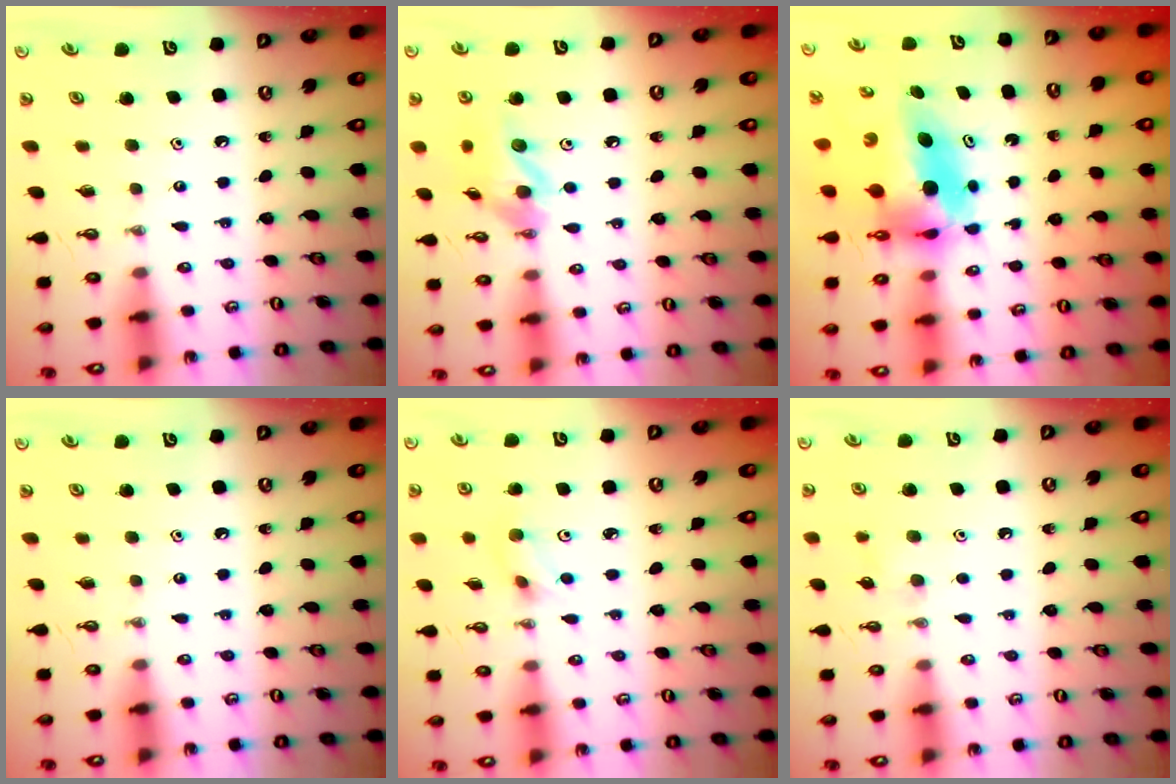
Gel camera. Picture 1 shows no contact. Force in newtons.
{"total": 13.1, "press": 13.0, "slide": 1.5}
{"total": 7.6, "press": 7.4, "slide": 1.6}
{"total": 0.0}
{"total": 4.8, "press": 4.7, "slide": 1.0}
{"total": 6.9, "press": 6.2, "slide": 3.0}